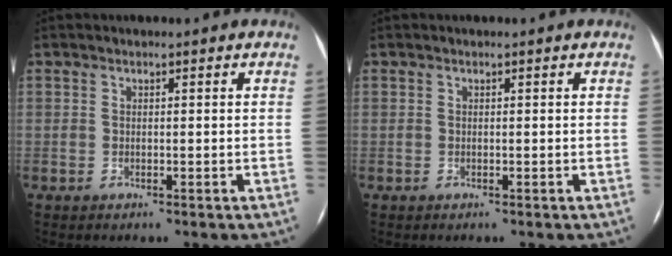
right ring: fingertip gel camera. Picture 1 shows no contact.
{"total": 0.0}